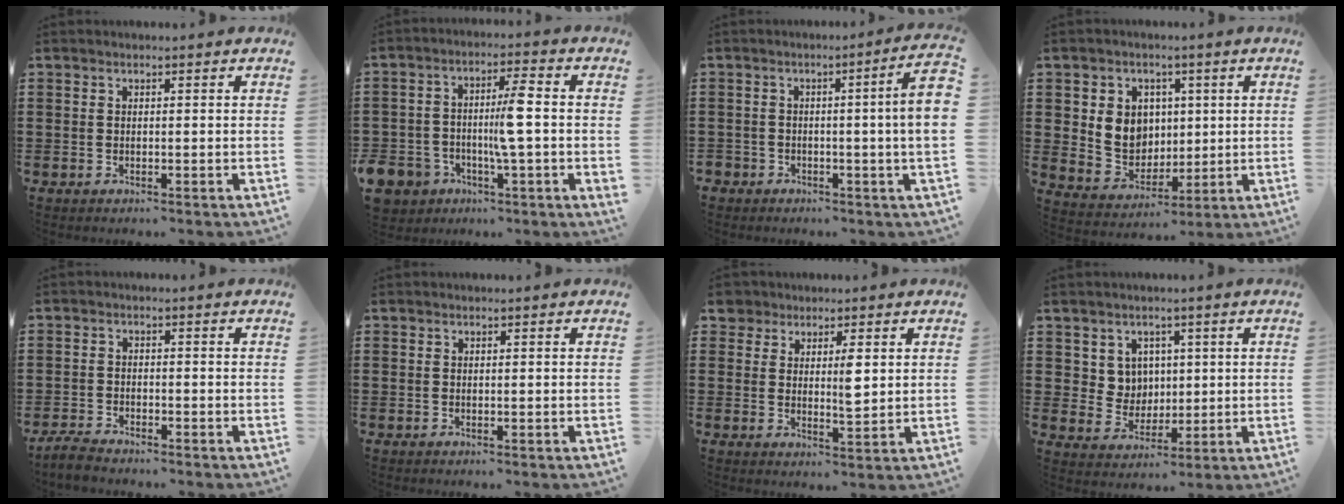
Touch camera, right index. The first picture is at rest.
{"total": 7.5, "force": [-2.1, 3.1, 6.5], "torque": [-0.148, -0.003, -0.047]}
{"total": 6.6, "force": [-0.5, 0.9, 6.5], "torque": [-0.100, -0.013, -0.013]}
{"total": 7.0, "force": [1.4, 6.5, 2.3], "torque": [-0.057, 0.012, 0.025]}
{"total": 2.3, "force": [-2.3, 0.2, 0.4], "torque": [-0.019, 0.001, -0.050]}
{"total": 0.0}
{"total": 5.2, "force": [2.8, 3.0, 3.2], "torque": [-0.051, -0.002, 0.045]}
{"total": 5.2, "force": [2.2, 4.6, 0.9], "torque": [-0.043, 0.008, 0.042]}